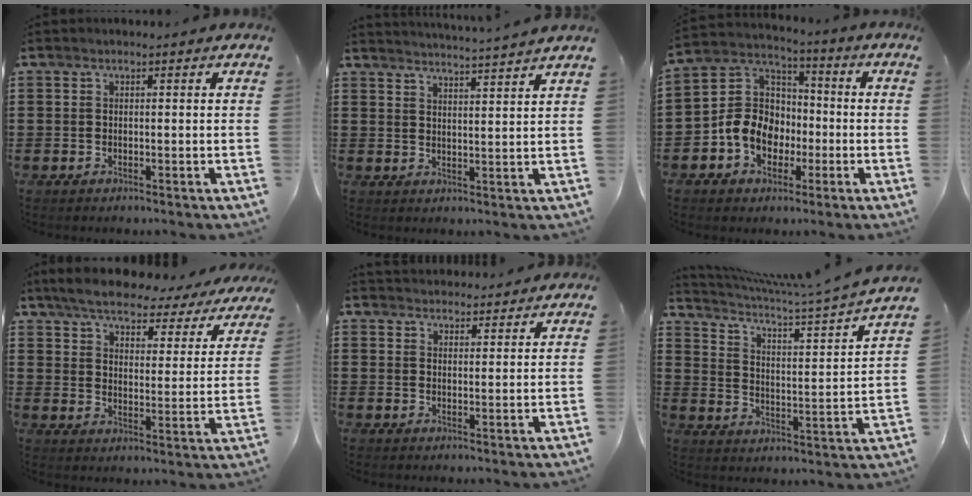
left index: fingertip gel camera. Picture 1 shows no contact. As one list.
[{"total": 3.5, "force": [3.3, -1.0, 0.4], "torque": [-0.020, -0.022, 0.056]}, {"total": 9.2, "force": [-3.3, 7.7, 3.8], "torque": [-0.112, 0.023, -0.068]}, {"total": 5.8, "force": [5.4, 1.0, 1.9], "torque": [-0.064, -0.031, 0.090]}, {"total": 2.8, "force": [2.7, 0.4, -0.3], "torque": [-0.003, -0.006, 0.053]}, {"total": 5.0, "force": [4.2, -0.4, 2.6], "torque": [-0.072, -0.046, 0.061]}]